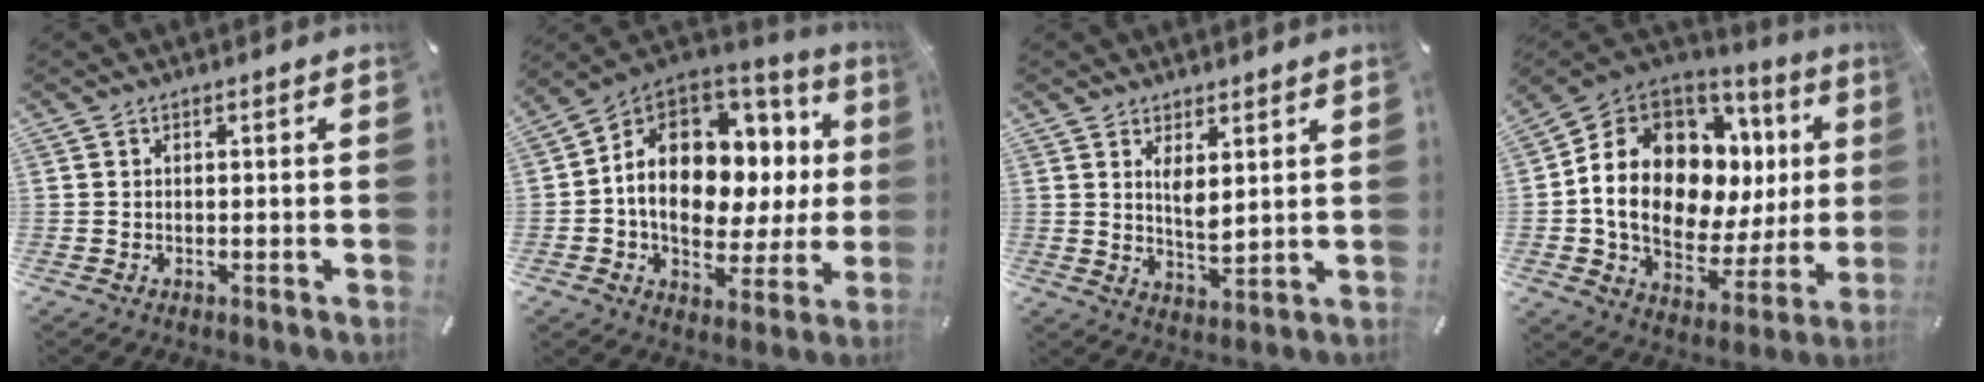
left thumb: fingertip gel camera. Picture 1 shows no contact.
{"total": 15.3, "force": [1.8, 11.0, 10.5], "torque": [-0.168, -0.023, 0.028]}
{"total": 4.9, "force": [3.1, 2.0, 3.2], "torque": [-0.055, -0.020, 0.053]}
{"total": 17.4, "force": [3.2, 13.0, 11.2], "torque": [-0.201, -0.033, 0.058]}